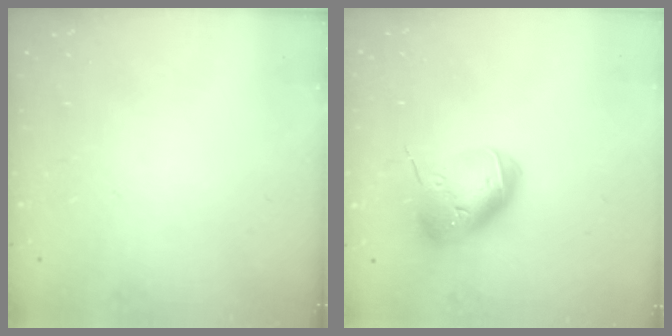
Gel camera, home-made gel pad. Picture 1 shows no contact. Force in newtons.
{"total": 13.6, "press": 13.4, "slide": 2.2}